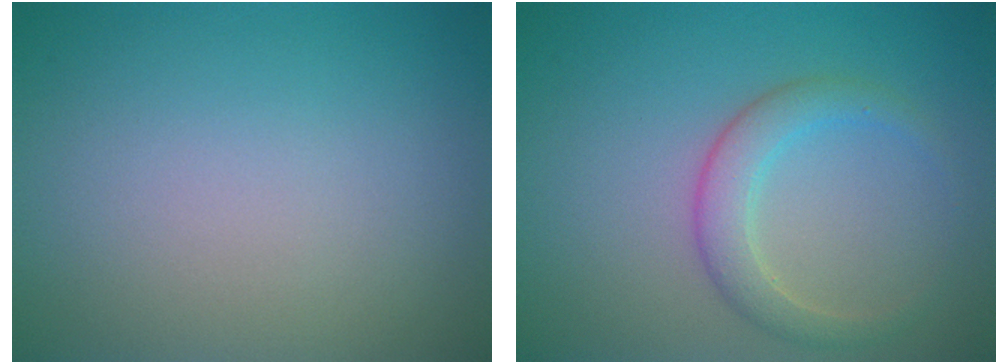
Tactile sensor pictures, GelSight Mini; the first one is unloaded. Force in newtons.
{"total": 2.7, "press": 2.7, "slide": 0.2}